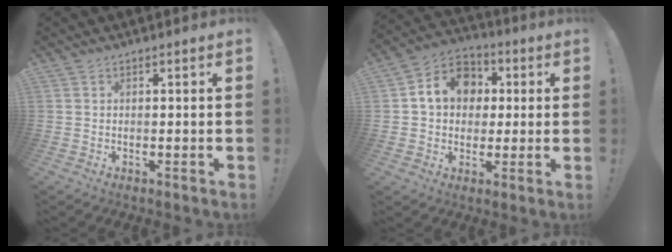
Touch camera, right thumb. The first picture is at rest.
{"total": 12.6, "force": [2.9, 10.6, 6.2], "torque": [-0.091, 0.004, 0.061]}